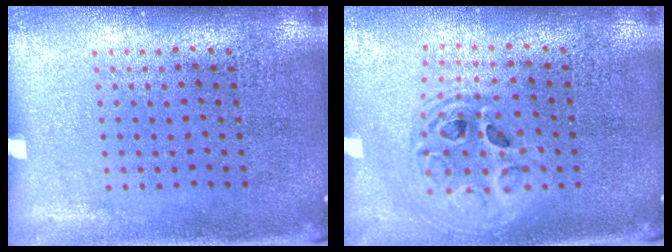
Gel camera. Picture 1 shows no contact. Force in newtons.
{"total": 1.9, "press": 1.5, "slide": 1.1}